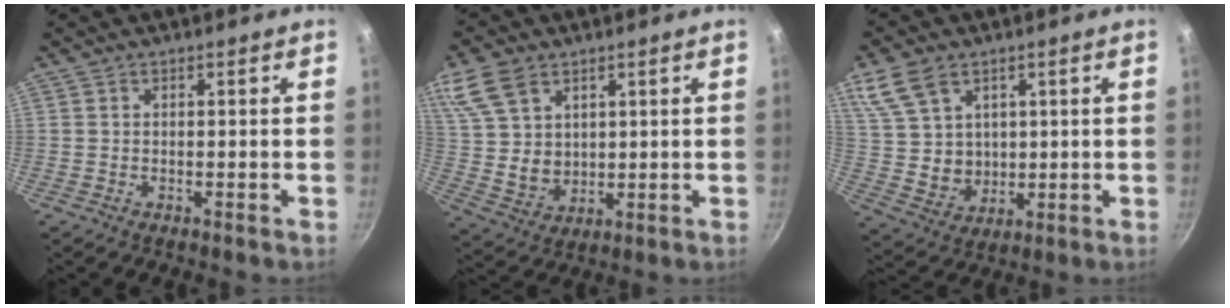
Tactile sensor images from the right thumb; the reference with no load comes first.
{"total": 11.5, "force": [5.8, 8.0, 6.0], "torque": [-0.097, -0.022, 0.127]}
{"total": 11.3, "force": [5.3, 8.3, 5.6], "torque": [-0.086, -0.021, 0.118]}